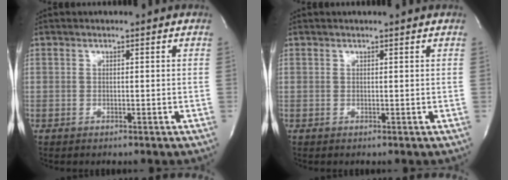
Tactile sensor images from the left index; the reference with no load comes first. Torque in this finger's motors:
{"motor_torque": [-0.05, -0.40, -0.02, -0.01]}